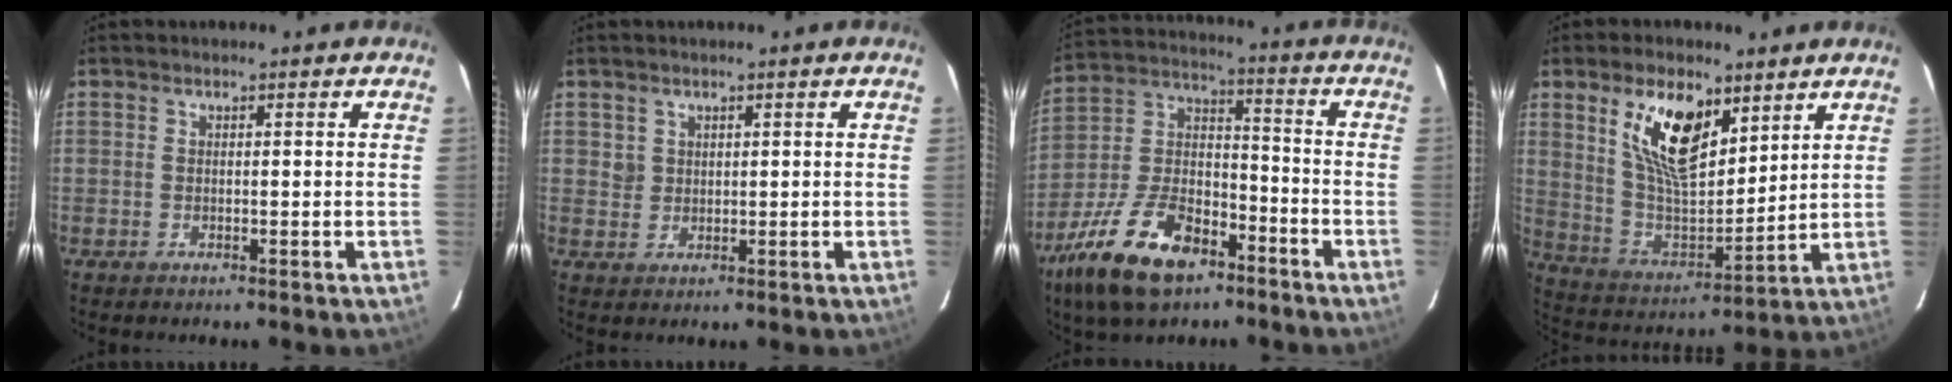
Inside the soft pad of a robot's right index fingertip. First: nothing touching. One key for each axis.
{"total": 2.0, "fx": 0.9, "fy": 1.8, "fz": 0.1, "tx": 0.004, "ty": 0.008, "tz": 0.016}
{"total": 19.3, "fx": -11.9, "fy": 9.5, "fz": 11.9, "tx": -0.258, "ty": 0.001, "tz": -0.210}
{"total": 15.2, "fx": 7.9, "fy": 6.9, "fz": 10.9, "tx": -0.204, "ty": 0.002, "tz": 0.161}